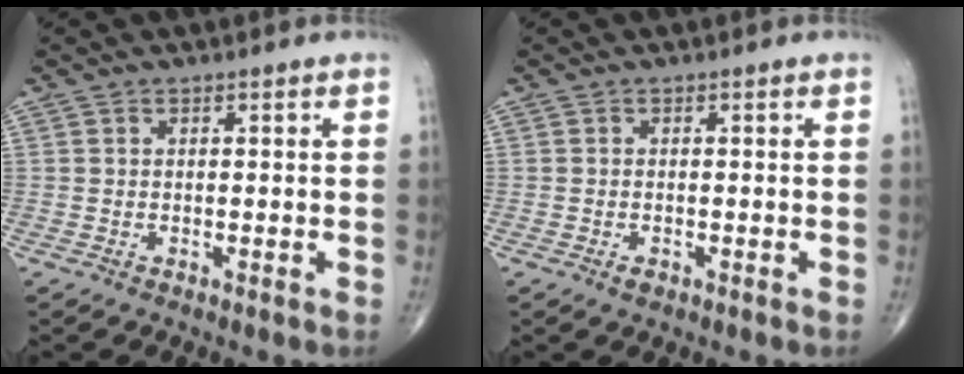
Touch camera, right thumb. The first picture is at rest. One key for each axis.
{"total": 1.1, "fx": -0.6, "fy": 0.6, "fz": 0.7, "tx": -0.010, "ty": -0.001, "tz": -0.009}